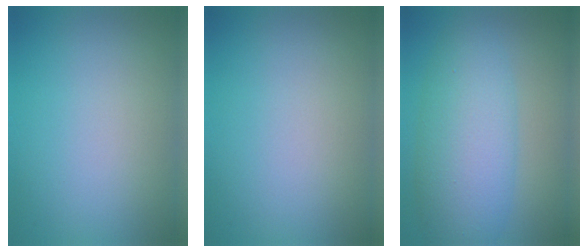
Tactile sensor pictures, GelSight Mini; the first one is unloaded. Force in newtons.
{"total": 0.0}
{"total": 7.2, "press": 7.2, "slide": 0.2}